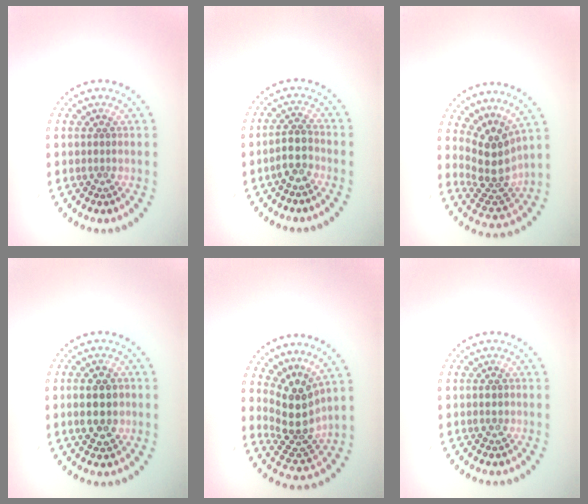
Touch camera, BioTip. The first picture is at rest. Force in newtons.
{"total": 2.5, "press": 2.1, "slide": 1.2}
{"total": 4.3, "press": 3.2, "slide": 2.9}
{"total": 4.5, "press": 4.5, "slide": 0.2}
{"total": 4.5, "press": 3.3, "slide": 2.9}
{"total": 1.3, "press": 1.3, "slide": 0.2}